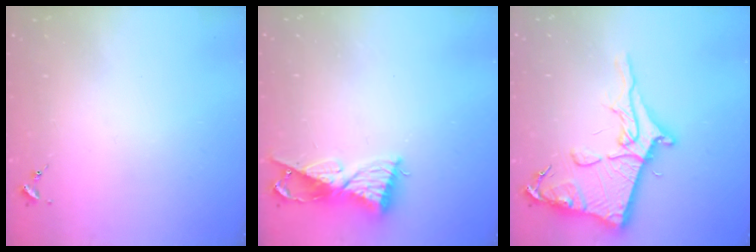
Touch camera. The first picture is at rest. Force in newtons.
{"total": 9.8, "press": 9.8, "slide": 0.5}
{"total": 19.2, "press": 19.1, "slide": 1.8}